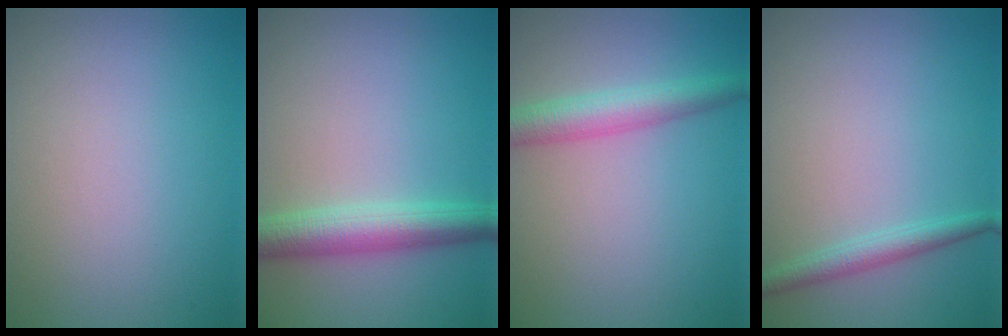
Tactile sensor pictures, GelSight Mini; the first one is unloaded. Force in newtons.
{"total": 4.4, "press": 4.4, "slide": 0.1}
{"total": 3.6, "press": 3.6, "slide": 0.2}
{"total": 1.9, "press": 1.9, "slide": 0.2}